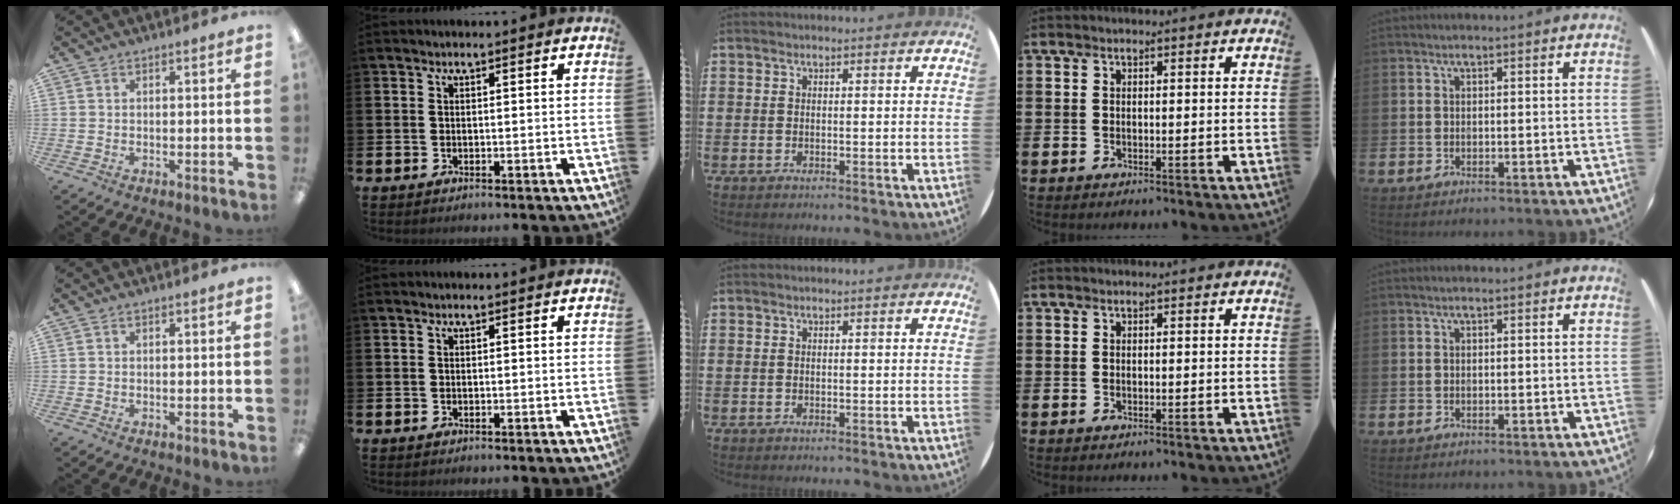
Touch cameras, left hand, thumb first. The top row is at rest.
{}